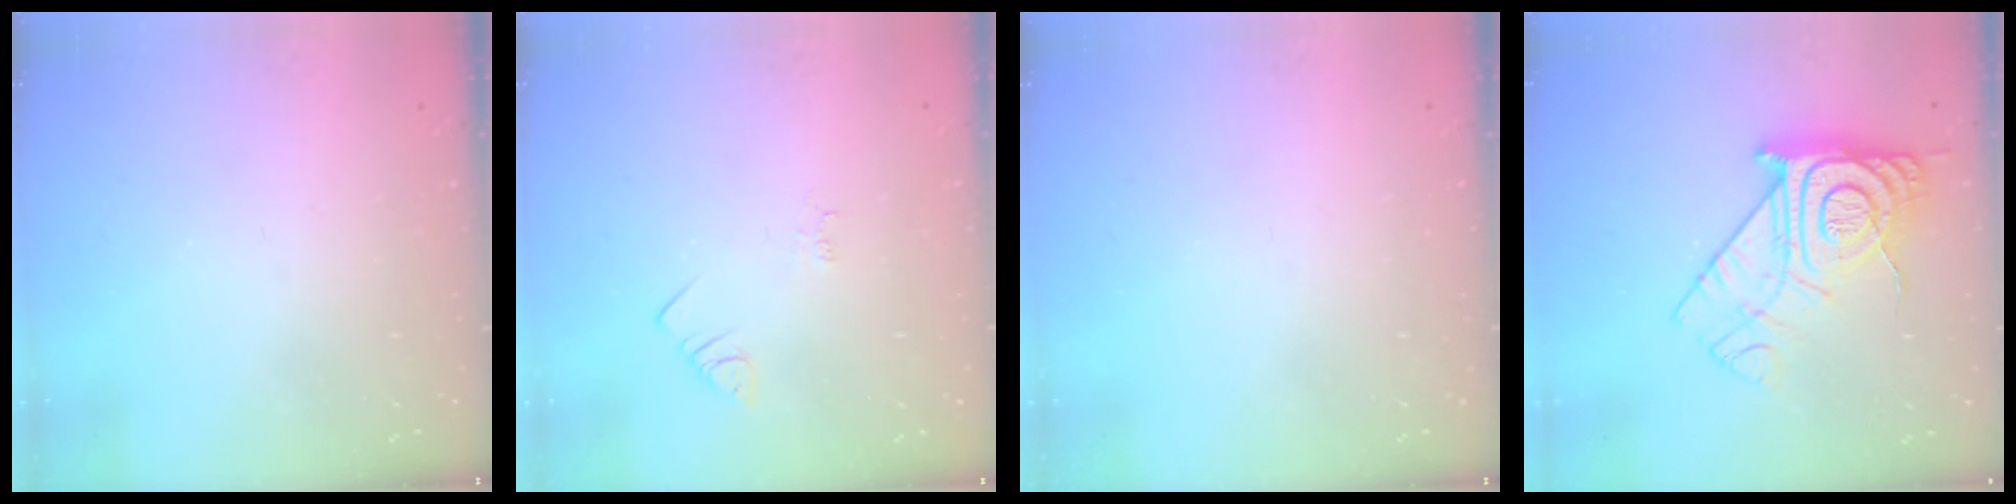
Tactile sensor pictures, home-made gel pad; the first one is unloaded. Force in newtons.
{"total": 1.4, "press": 1.4, "slide": 0.3}
{"total": 0.0}
{"total": 14.8, "press": 14.7, "slide": 1.3}